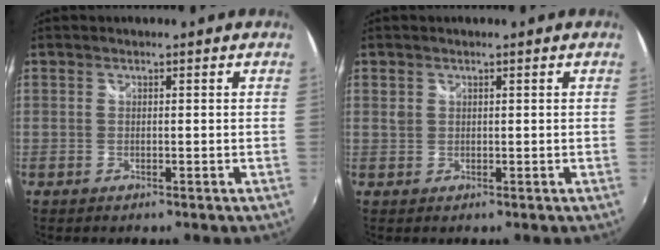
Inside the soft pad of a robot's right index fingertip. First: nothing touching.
{"total": 0.8, "force": [0.2, 0.8, 0.1], "torque": [-0.004, 0.002, 0.002]}